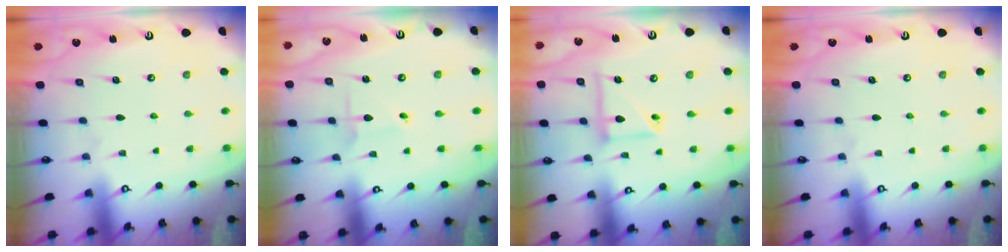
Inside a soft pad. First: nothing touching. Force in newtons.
{"total": 1.8, "press": 1.8, "slide": 0.1}
{"total": 9.0, "press": 9.0, "slide": 0.7}
{"total": 0.0}